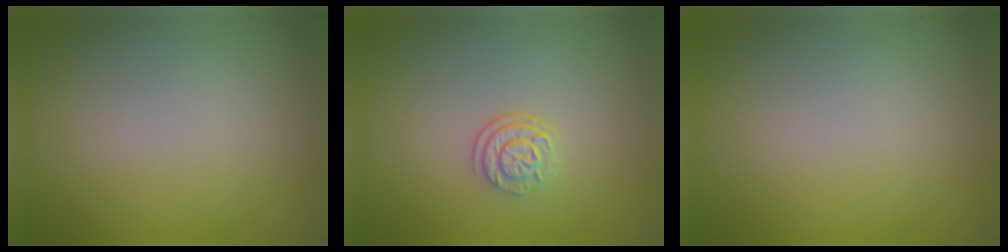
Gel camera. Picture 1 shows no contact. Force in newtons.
{"total": 2.5, "press": 1.8, "slide": 1.7}
{"total": 0.0}